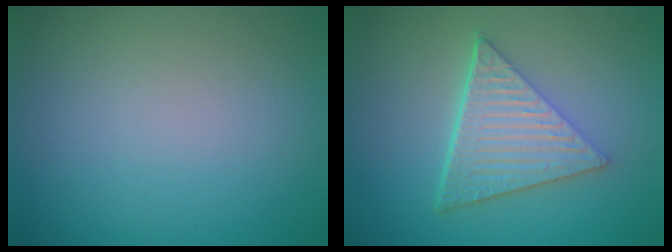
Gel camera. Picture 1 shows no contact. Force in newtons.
{"total": 6.3, "press": 4.4, "slide": 4.4}